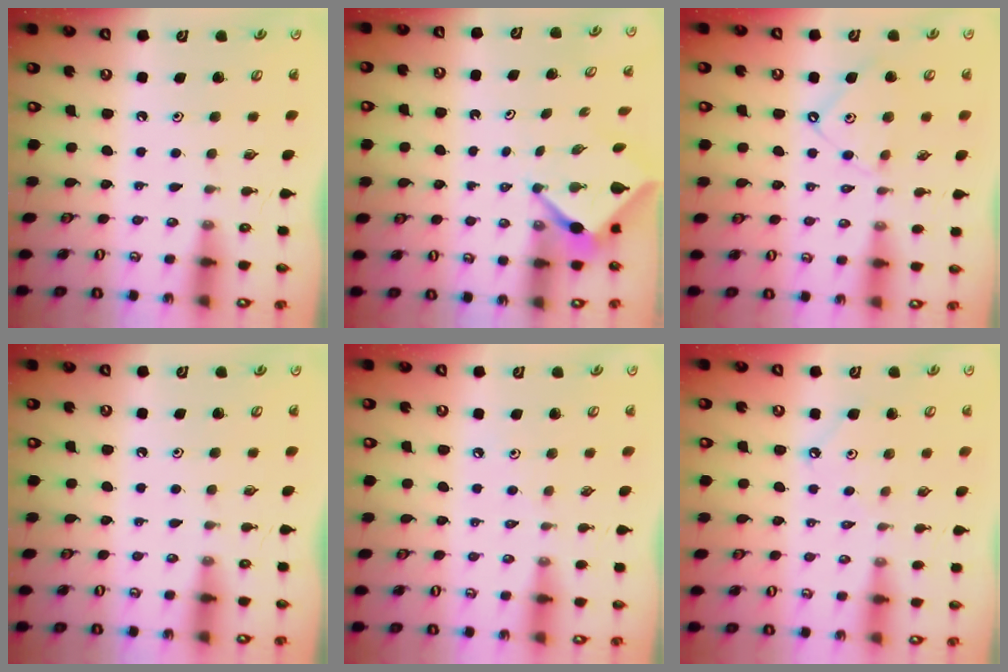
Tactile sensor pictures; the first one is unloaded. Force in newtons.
{"total": 3.4, "press": 3.4, "slide": 0.1}
{"total": 8.4, "press": 8.3, "slide": 0.9}
{"total": 0.0}
{"total": 2.8, "press": 2.7, "slide": 0.6}
{"total": 3.1, "press": 3.1, "slide": 0.1}